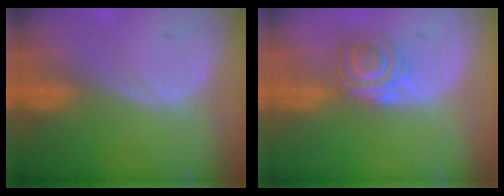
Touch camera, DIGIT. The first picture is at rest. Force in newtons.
{"total": 5.9, "press": 4.9, "slide": 3.2}